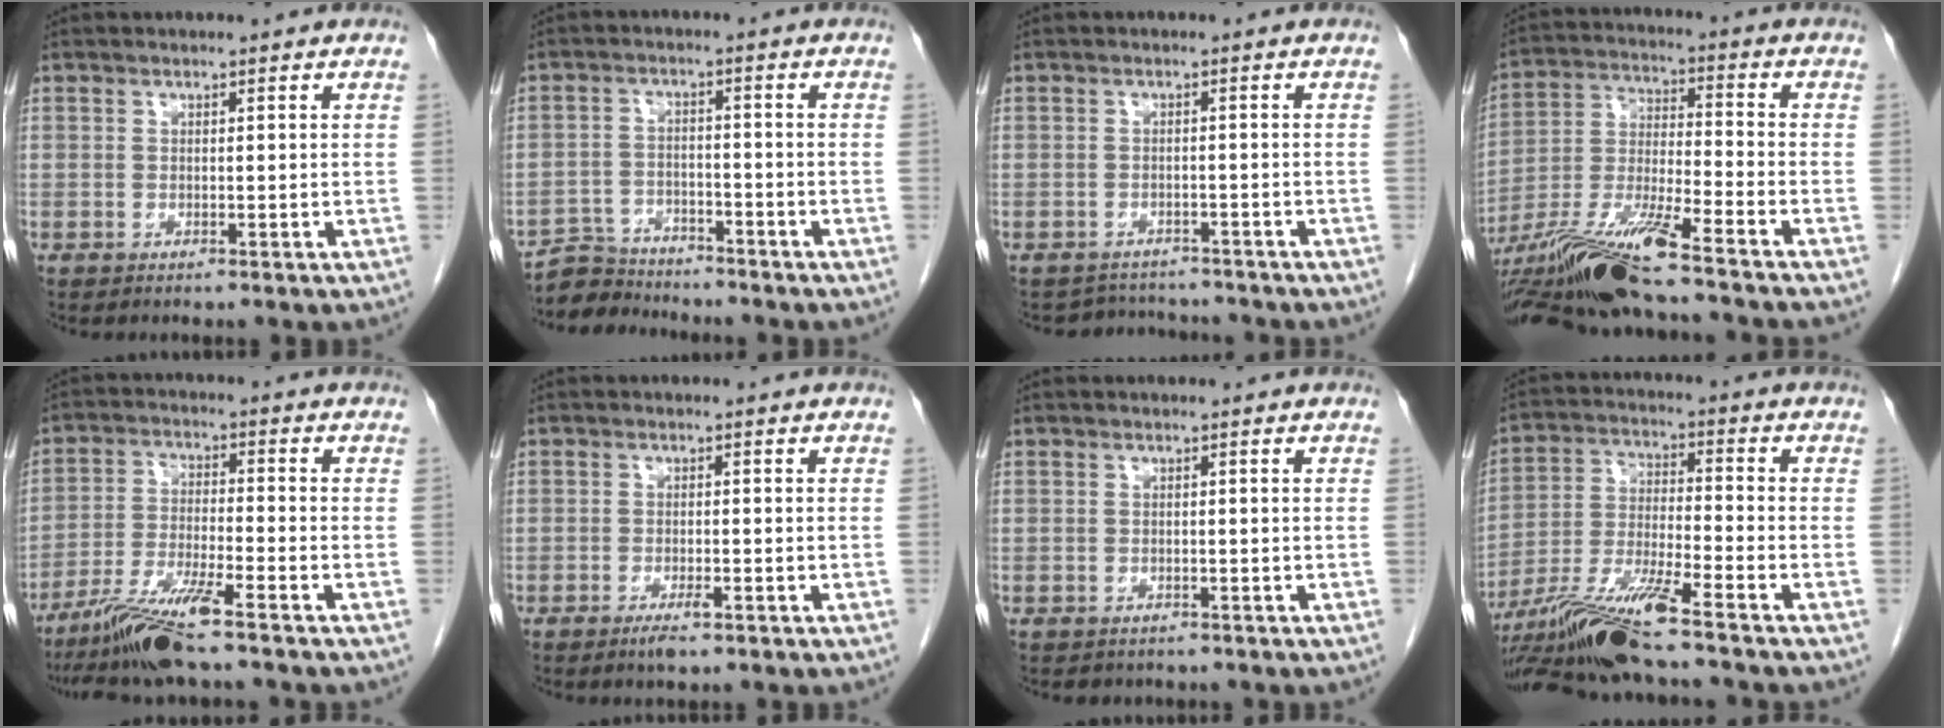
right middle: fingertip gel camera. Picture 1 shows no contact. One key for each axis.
{"total": 5.7, "fx": -5.5, "fy": 1.4, "fz": -0.5, "tx": 0.009, "ty": -0.002, "tz": -0.098}
{"total": 4.4, "fx": -4.3, "fy": 1.0, "fz": -0.3, "tx": 0.001, "ty": 0.009, "tz": -0.059}
{"total": 16.4, "fx": -12.9, "fy": -0.5, "fz": 10.2, "tx": -0.216, "ty": -0.025, "tz": -0.241}
{"total": 9.2, "fx": -7.1, "fy": -0.5, "fz": 5.9, "tx": -0.117, "ty": -0.030, "tz": -0.134}
{"total": 2.3, "fx": -1.4, "fy": 0.4, "fz": 1.7, "tx": -0.032, "ty": -0.003, "tz": -0.024}
{"total": 1.9, "fx": -1.6, "fy": 0.9, "fz": 0.3, "tx": -0.014, "ty": -0.003, "tz": -0.018}
{"total": 12.5, "fx": -10.1, "fy": -1.1, "fz": 7.2, "tx": -0.144, "ty": -0.017, "tz": -0.187}